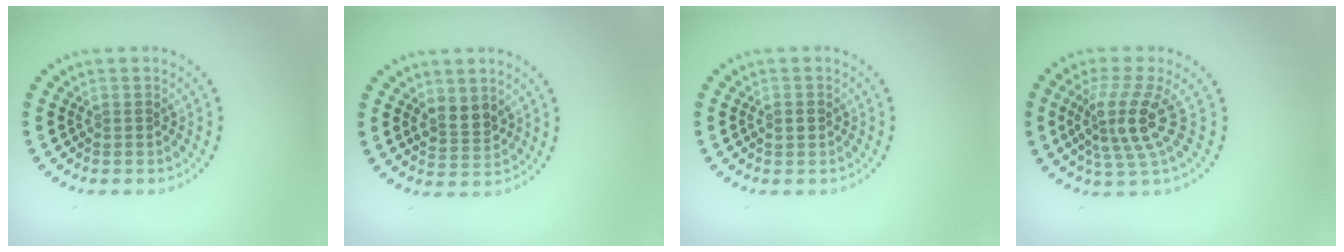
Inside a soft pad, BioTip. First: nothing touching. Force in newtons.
{"total": 2.4, "press": 2.2, "slide": 1.0}
{"total": 1.3, "press": 1.3, "slide": 0.0}
{"total": 4.4, "press": 3.3, "slide": 2.9}